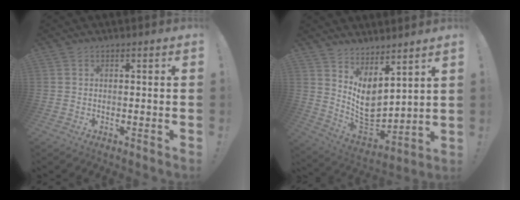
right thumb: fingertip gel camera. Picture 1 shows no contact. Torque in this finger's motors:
{"motor_torque": [-0.53, 0.83, 0.24, 0.32, 0.02]}